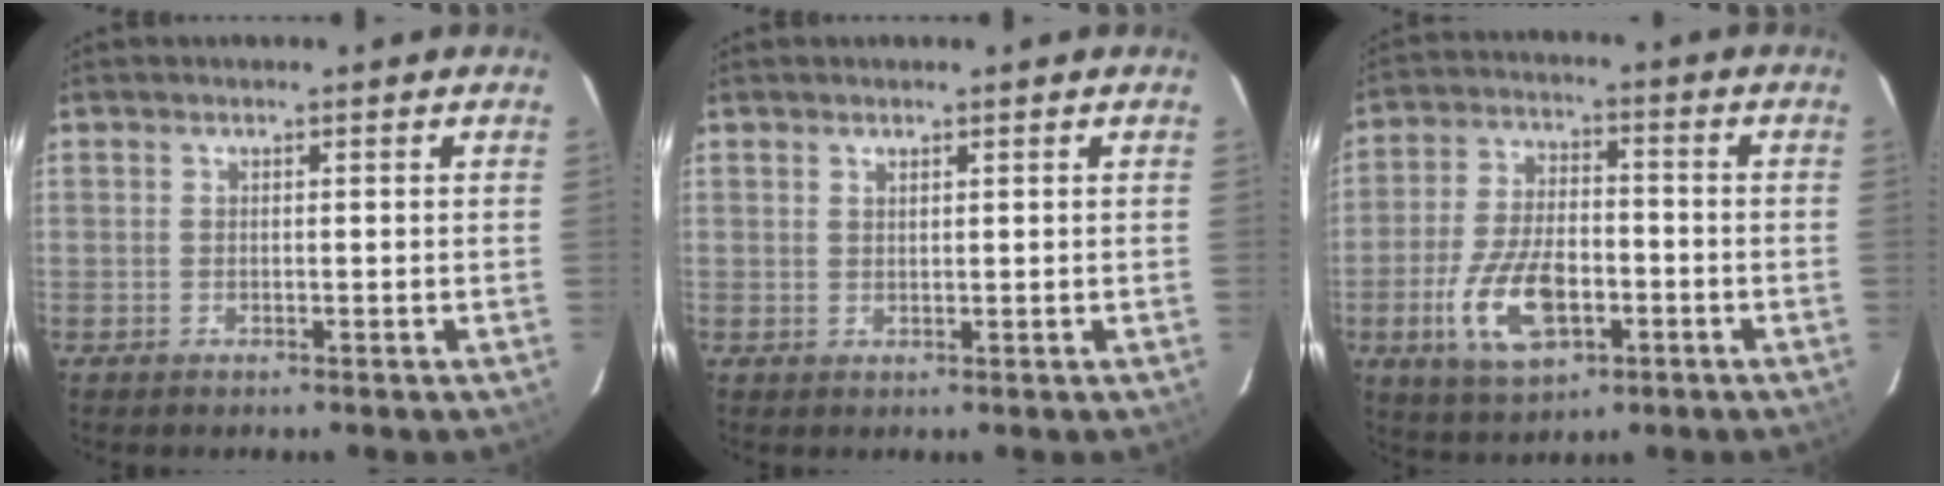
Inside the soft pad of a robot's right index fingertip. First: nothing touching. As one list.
[{"total": 0.7, "force": [0.6, 0.2, 0.1], "torque": [-0.002, 0.000, 0.012]}, {"total": 13.6, "force": [-4.9, 7.0, 10.7], "torque": [-0.223, -0.002, -0.080]}]